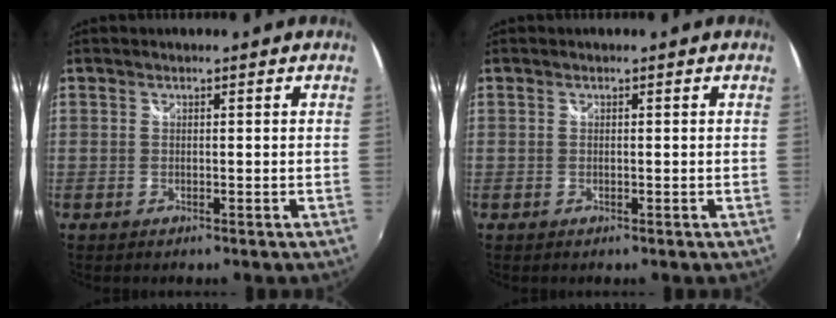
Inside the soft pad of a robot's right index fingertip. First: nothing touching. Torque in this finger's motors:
{"motor_torque": [0.08, 0.21, -0.03, 0.00]}